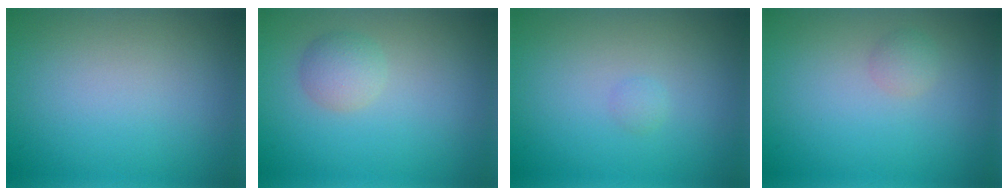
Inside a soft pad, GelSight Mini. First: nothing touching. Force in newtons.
{"total": 2.0, "press": 2.0, "slide": 0.0}
{"total": 0.5, "press": 0.5, "slide": 0.0}
{"total": 1.1, "press": 1.1, "slide": 0.0}